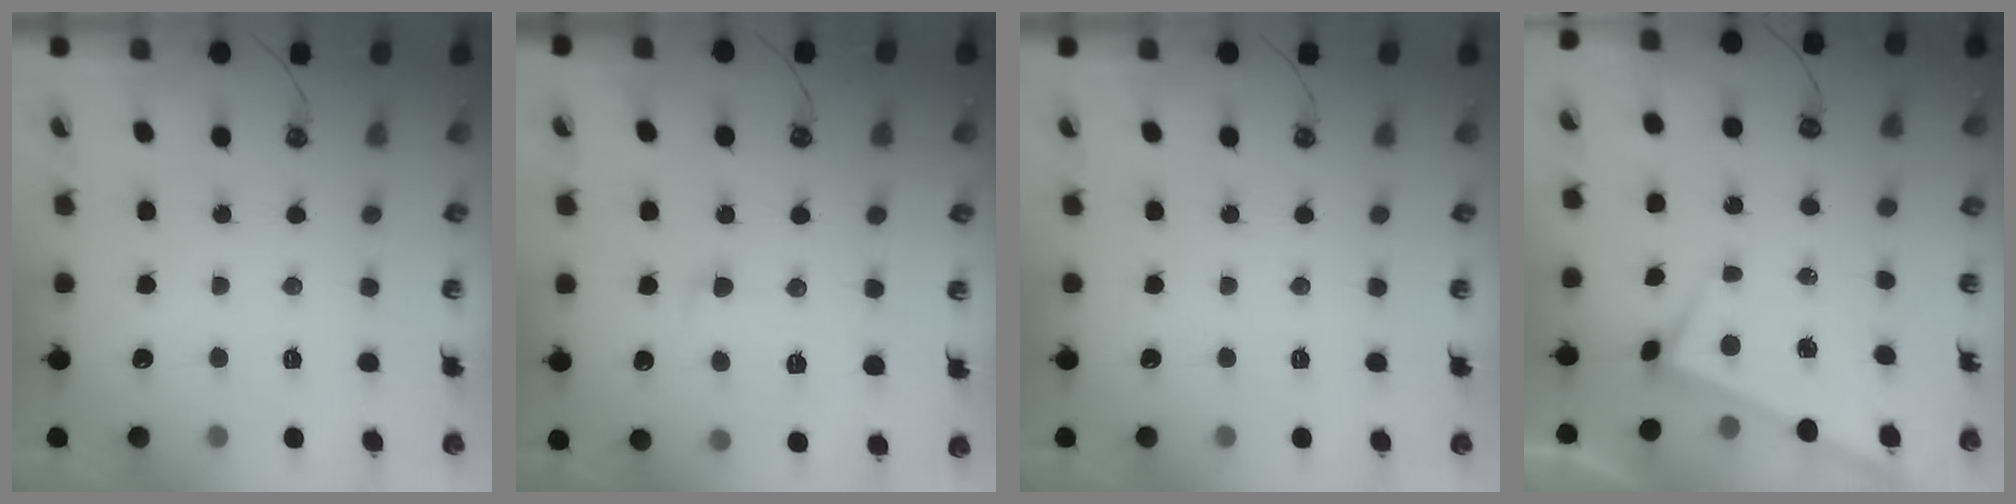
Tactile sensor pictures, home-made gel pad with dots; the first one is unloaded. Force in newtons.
{"total": 1.4, "press": 1.0, "slide": 1.0}
{"total": 0.0}
{"total": 2.6, "press": 2.6, "slide": 0.2}